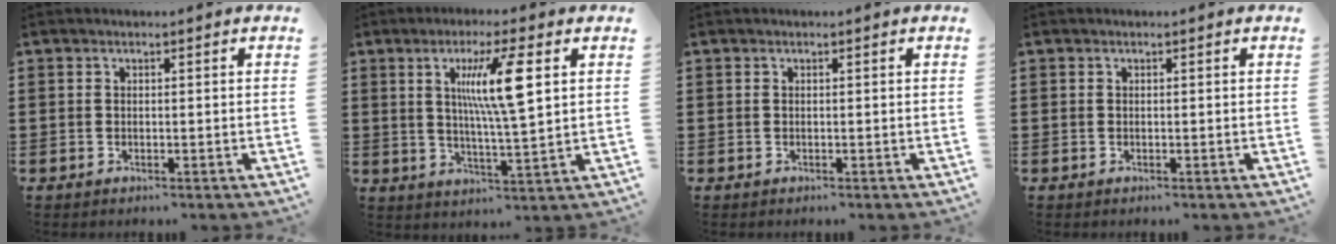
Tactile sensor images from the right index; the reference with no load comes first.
{"total": 9.5, "force": [3.0, 0.3, 9.0], "torque": [-0.179, 0.002, 0.043]}
{"total": 0.0}
{"total": 0.0}